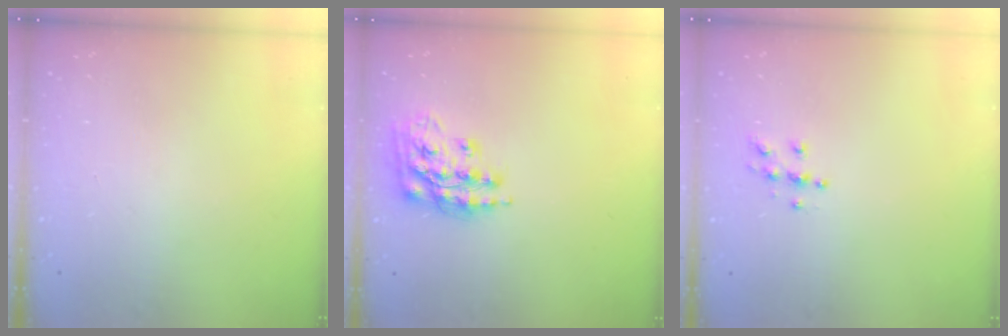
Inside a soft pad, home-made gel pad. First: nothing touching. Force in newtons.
{"total": 15.2, "press": 15.1, "slide": 0.8}
{"total": 5.4, "press": 5.4, "slide": 0.1}